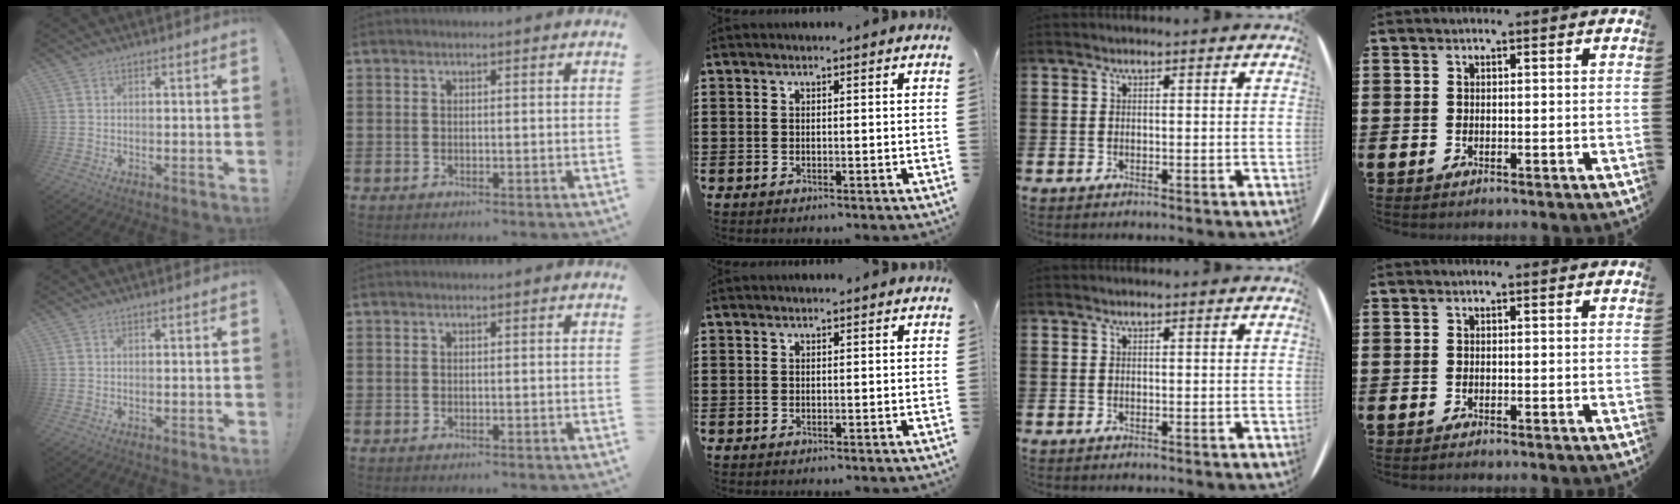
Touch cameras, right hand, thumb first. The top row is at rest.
{}